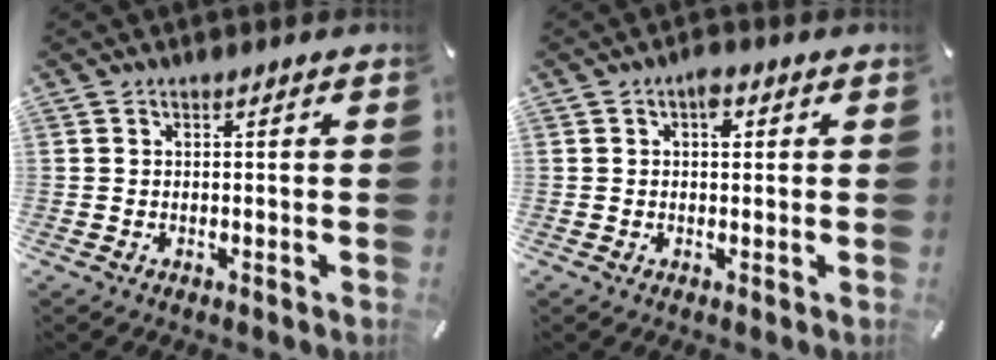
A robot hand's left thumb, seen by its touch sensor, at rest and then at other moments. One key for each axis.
{"total": 2.8, "fx": 0.8, "fy": 1.6, "fz": 2.2, "tx": -0.030, "ty": 0.002, "tz": 0.009}